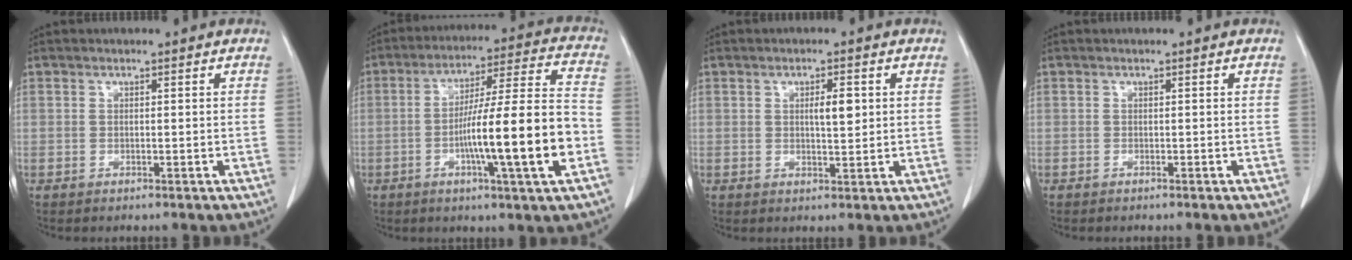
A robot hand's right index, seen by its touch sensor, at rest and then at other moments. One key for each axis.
{"total": 16.8, "fx": -4.4, "fy": -0.1, "fz": 16.2, "tx": -0.264, "ty": 0.005, "tz": -0.073}
{"total": 3.2, "fx": 0.7, "fy": 0.9, "fz": 3.0, "tx": -0.049, "ty": -0.002, "tz": 0.011}
{"total": 0.0}